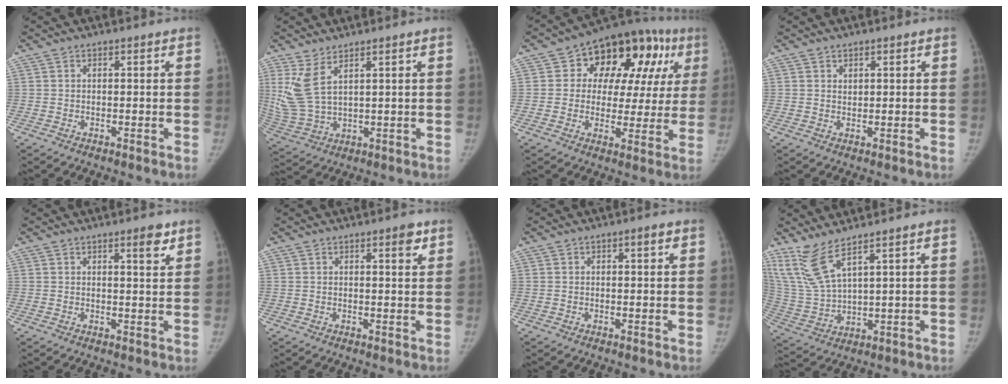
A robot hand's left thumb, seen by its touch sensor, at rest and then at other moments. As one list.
[{"total": 8.4, "force": [4.1, 3.4, 6.5], "torque": [-0.151, -0.019, 0.097]}, {"total": 19.5, "force": [6.7, 12.4, 13.5], "torque": [-0.113, 0.017, 0.082]}, {"total": 1.0, "force": [0.6, 0.6, 0.4], "torque": [0.004, -0.005, 0.010]}, {"total": 3.4, "force": [2.2, 0.7, 2.5], "torque": [-0.030, -0.015, 0.031]}, {"total": 2.6, "force": [1.5, 0.7, 2.0], "torque": [-0.021, -0.007, 0.019]}, {"total": 1.3, "force": [0.6, 0.4, 1.1], "torque": [-0.011, -0.001, 0.004]}, {"total": 9.0, "force": [6.6, 1.5, 5.9], "torque": [-0.139, -0.039, 0.159]}]